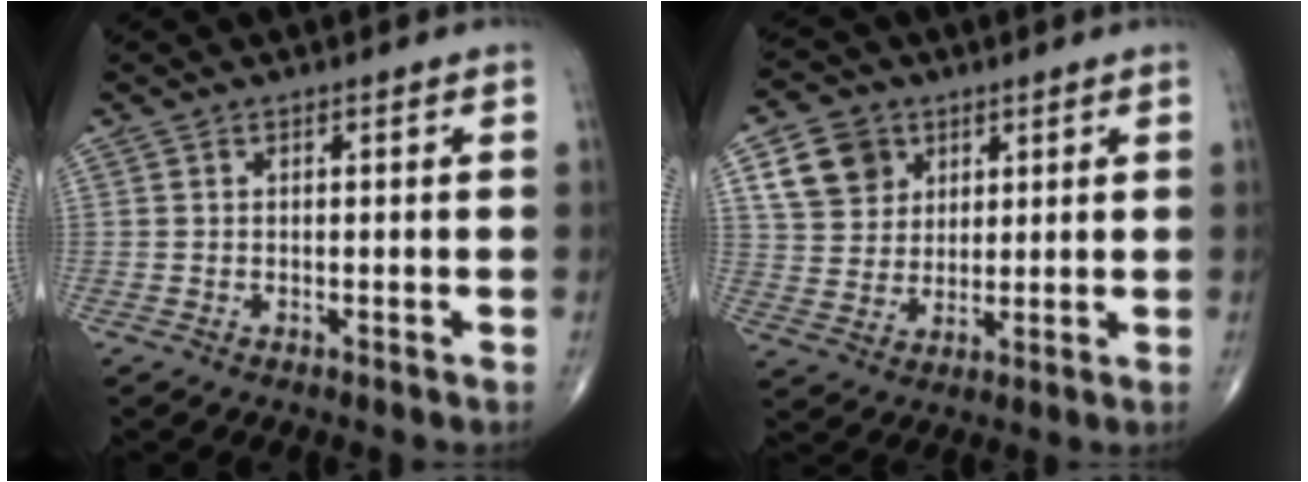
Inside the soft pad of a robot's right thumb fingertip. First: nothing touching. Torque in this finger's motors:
{"motor_torque": [0.43, 1.79, 0.12, -0.01, 0.04]}